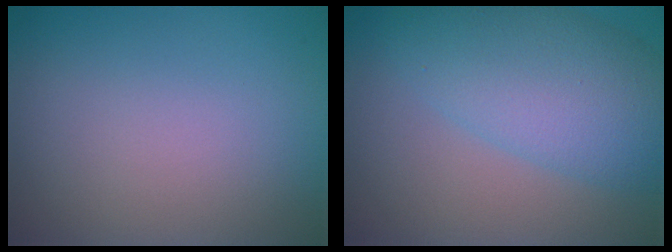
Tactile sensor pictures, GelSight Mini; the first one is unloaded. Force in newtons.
{"total": 7.2, "press": 7.2, "slide": 0.3}